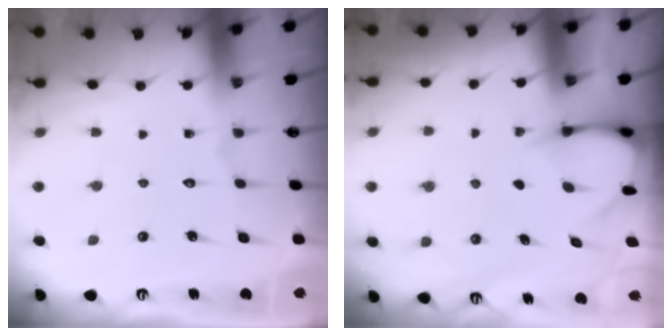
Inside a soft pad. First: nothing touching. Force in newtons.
{"total": 3.4, "press": 3.4, "slide": 0.4}